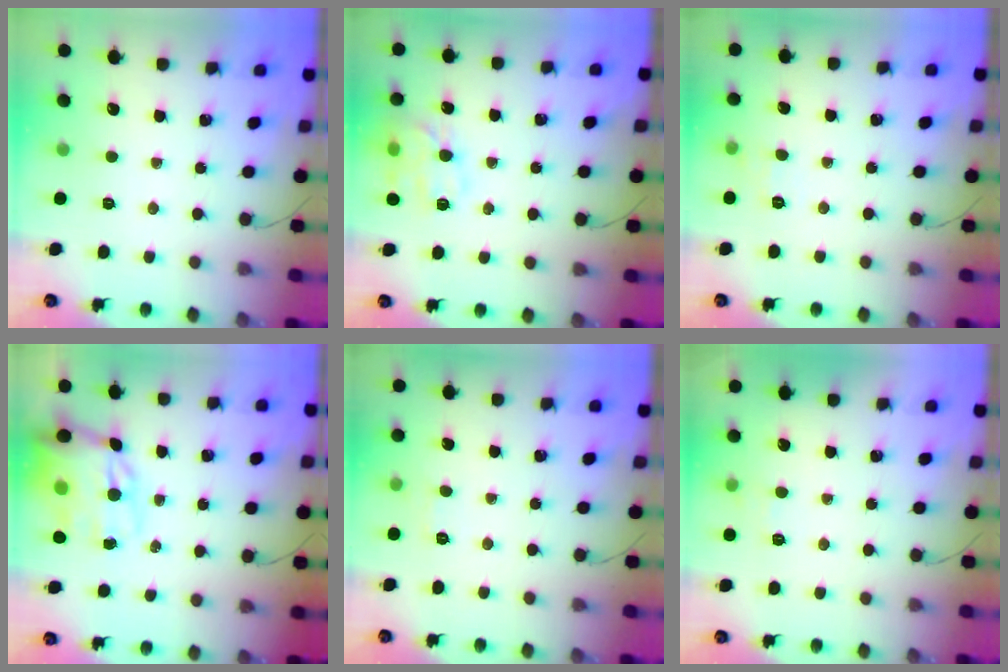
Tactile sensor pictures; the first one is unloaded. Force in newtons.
{"total": 12.8, "press": 12.8, "slide": 0.6}
{"total": 5.6, "press": 5.4, "slide": 1.4}
{"total": 15.9, "press": 15.3, "slide": 4.3}
{"total": 4.5, "press": 4.4, "slide": 1.2}
{"total": 5.7, "press": 5.5, "slide": 1.7}